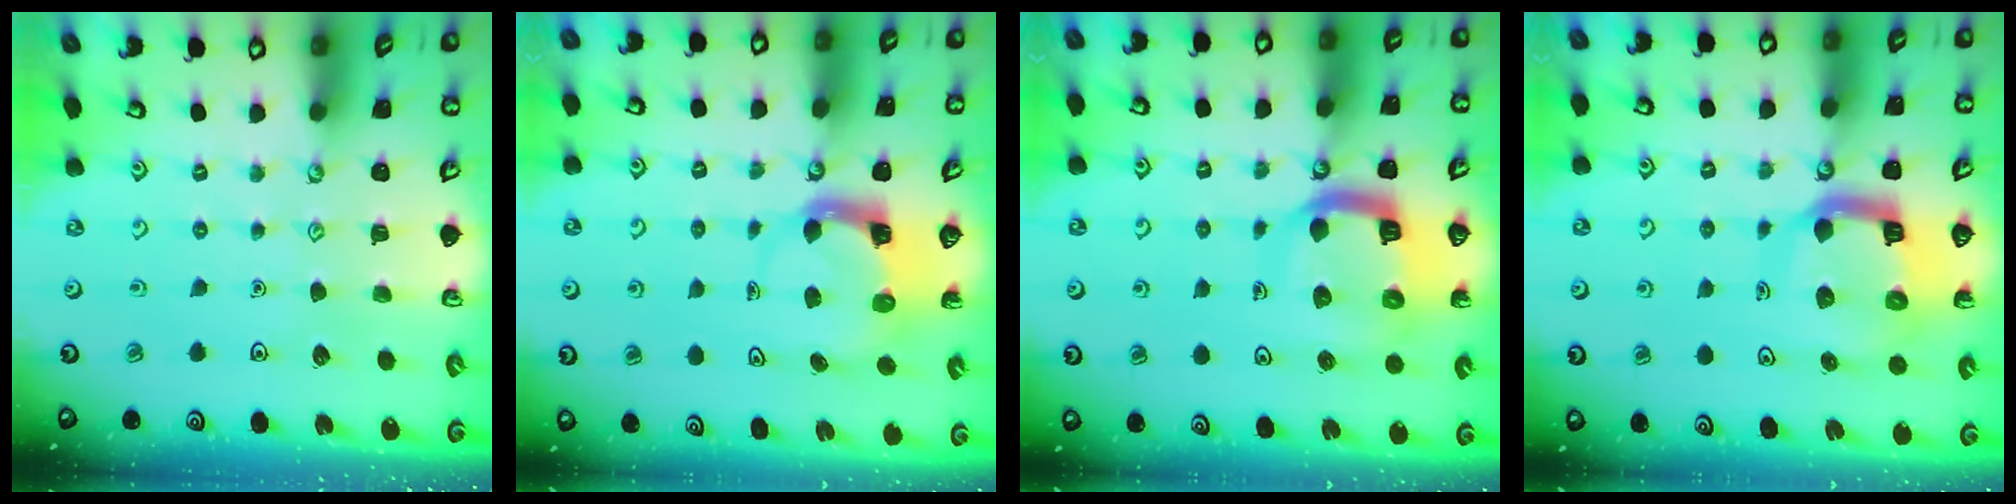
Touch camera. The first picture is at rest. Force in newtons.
{"total": 3.6, "press": 3.6, "slide": 0.5}
{"total": 13.1, "press": 13.0, "slide": 1.3}
{"total": 12.5, "press": 12.4, "slide": 1.5}